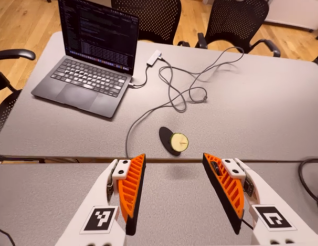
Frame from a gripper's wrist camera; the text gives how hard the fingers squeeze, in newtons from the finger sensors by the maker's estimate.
{"total": 0.0}